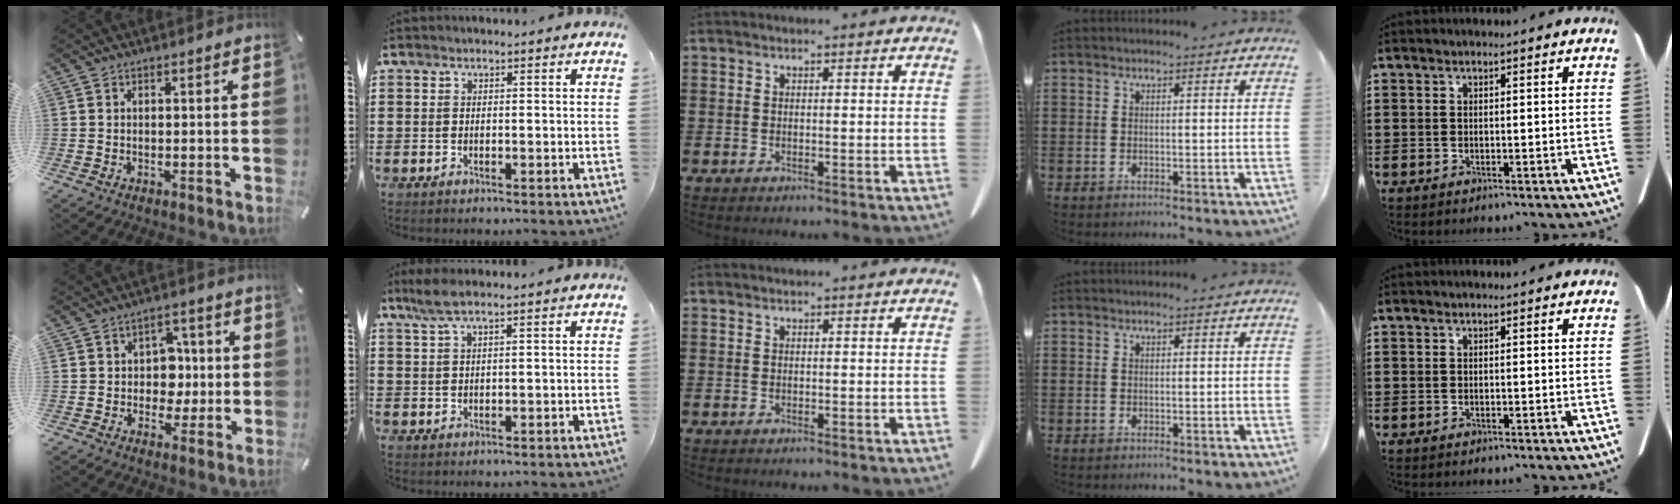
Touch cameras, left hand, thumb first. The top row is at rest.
{"thumb": {"total": 7.5, "force": [0.0, 6.8, 3.3], "torque": [-0.044, 0.009, -0.001]}, "index": {"total": 3.2, "force": [1.9, 0.3, 2.5], "torque": [-0.059, -0.003, 0.034]}}